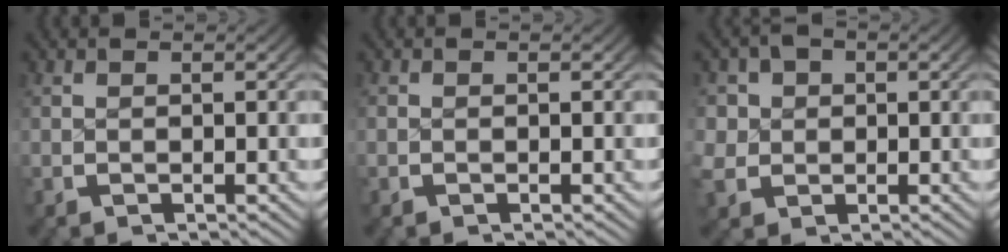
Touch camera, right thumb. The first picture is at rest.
{"total": 0.0}
{"total": 3.8, "force": [-0.5, 3.6, 1.2], "torque": [-0.045, -0.023, -0.001]}